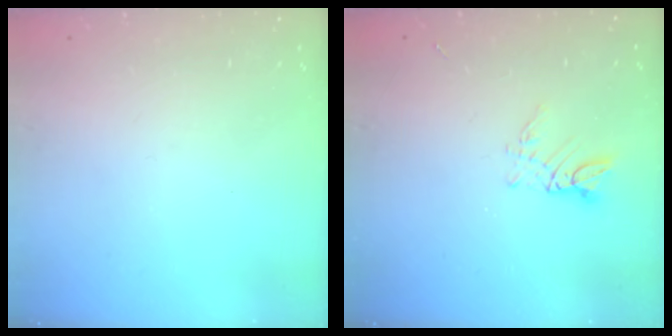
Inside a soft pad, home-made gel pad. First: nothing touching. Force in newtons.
{"total": 3.3, "press": 3.3, "slide": 0.2}